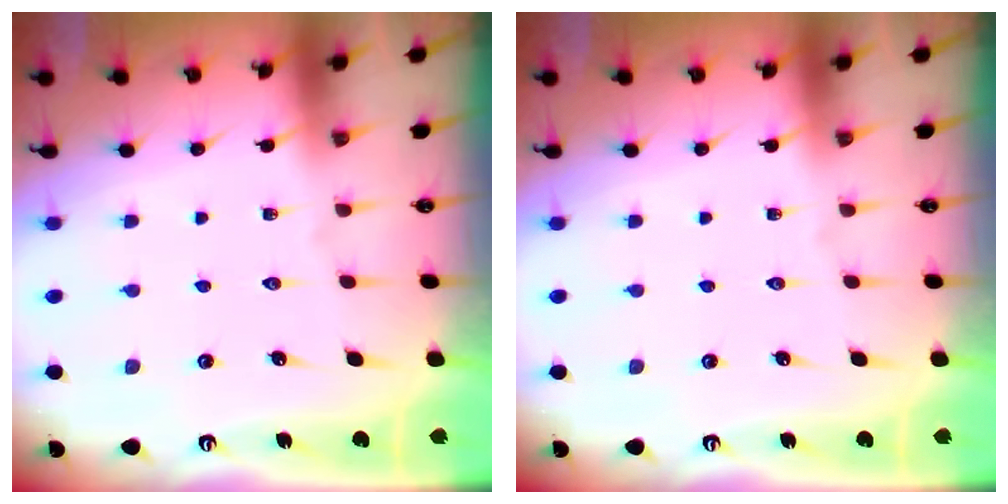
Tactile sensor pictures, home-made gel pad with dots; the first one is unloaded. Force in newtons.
{"total": 0.0}